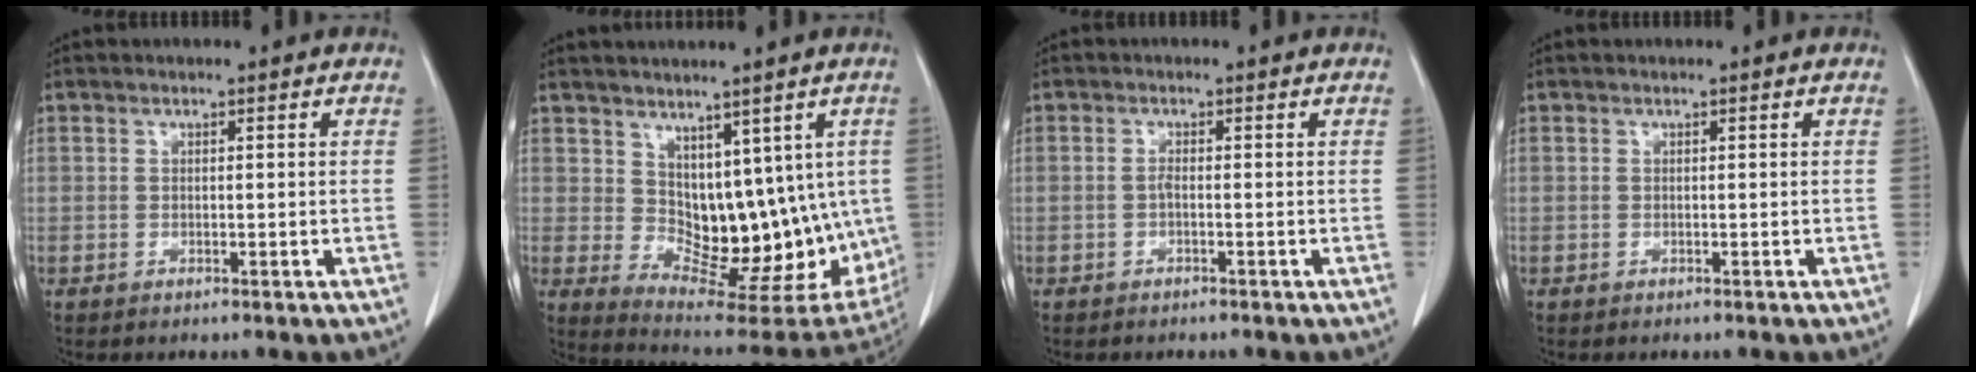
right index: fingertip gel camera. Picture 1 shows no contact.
{"total": 14.5, "force": [2.8, 8.4, 11.4], "torque": [-0.146, -0.007, 0.072]}
{"total": 0.6, "force": [-0.1, 0.1, 0.6], "torque": [-0.007, 0.004, -0.003]}
{"total": 0.0}